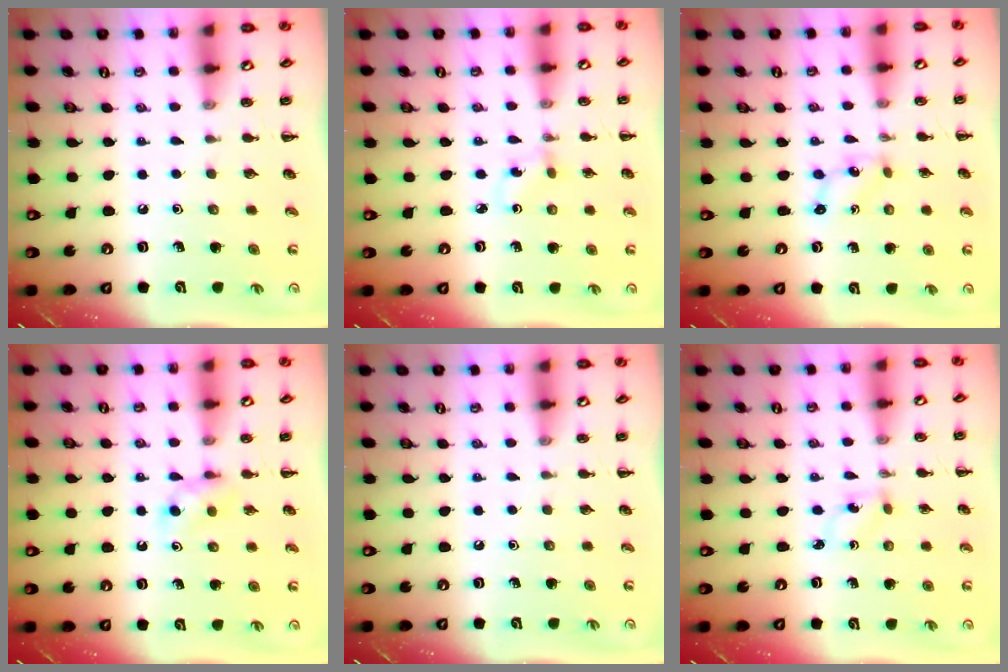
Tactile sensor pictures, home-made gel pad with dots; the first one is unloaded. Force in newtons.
{"total": 1.2, "press": 1.0, "slide": 0.7}
{"total": 1.1, "press": 1.1, "slide": 0.4}
{"total": 3.3, "press": 3.1, "slide": 1.1}
{"total": 0.0}
{"total": 2.0, "press": 1.8, "slide": 0.8}